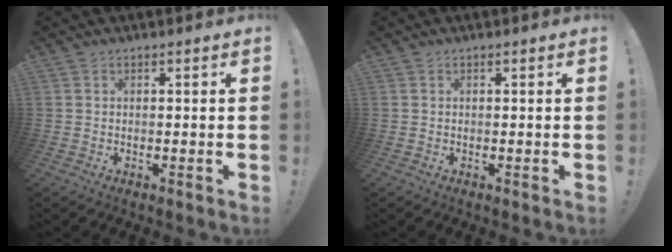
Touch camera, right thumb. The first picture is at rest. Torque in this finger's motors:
{"motor_torque": [-0.06, 0.07, 0.08, -0.08, 0.06]}